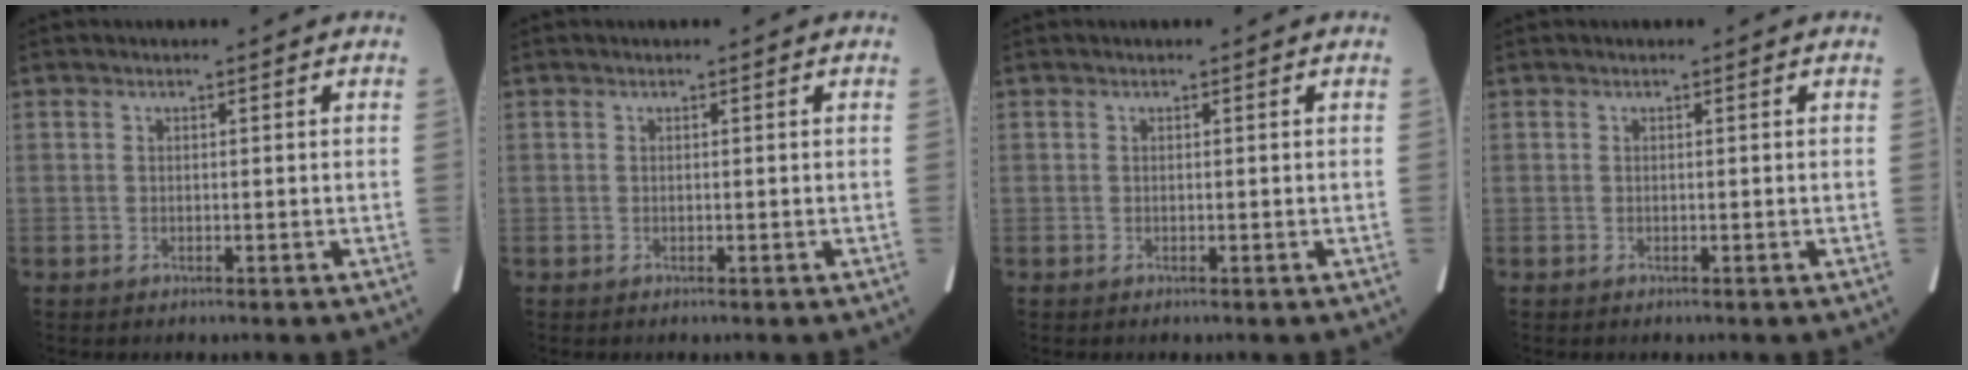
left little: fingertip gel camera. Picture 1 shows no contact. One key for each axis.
{"total": 0.0}
{"total": 0.0}
{"total": 0.0}